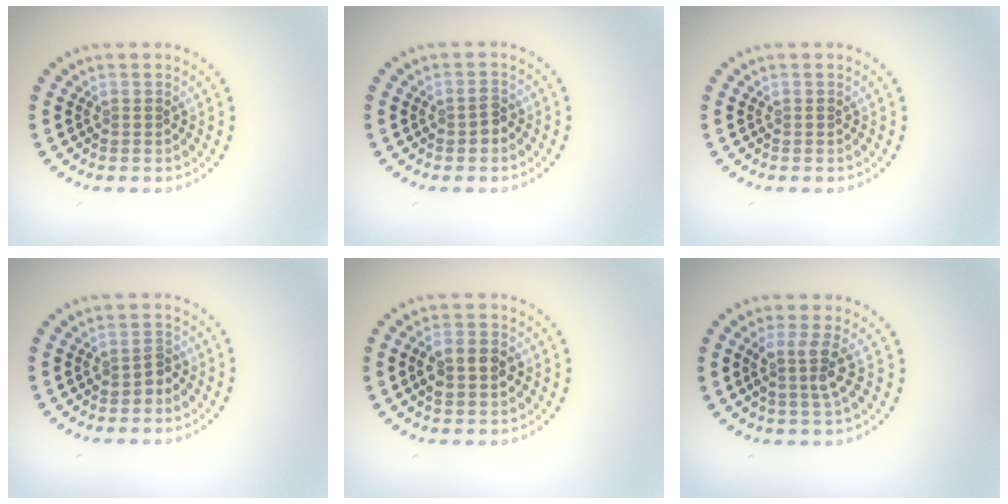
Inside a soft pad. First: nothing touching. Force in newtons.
{"total": 1.3, "press": 1.3, "slide": 0.2}
{"total": 0.0}
{"total": 1.3, "press": 1.2, "slide": 0.6}
{"total": 3.0, "press": 2.9, "slide": 0.4}
{"total": 2.6, "press": 2.0, "slide": 1.7}